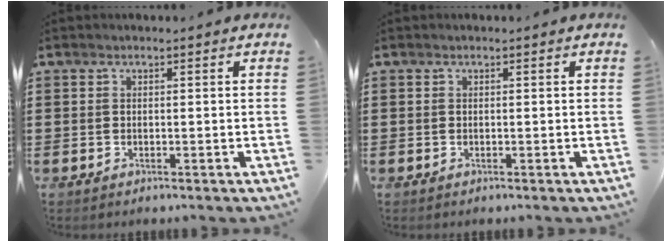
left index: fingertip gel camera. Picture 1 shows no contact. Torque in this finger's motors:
{"motor_torque": [0.00, 0.00, 0.00, 0.00]}